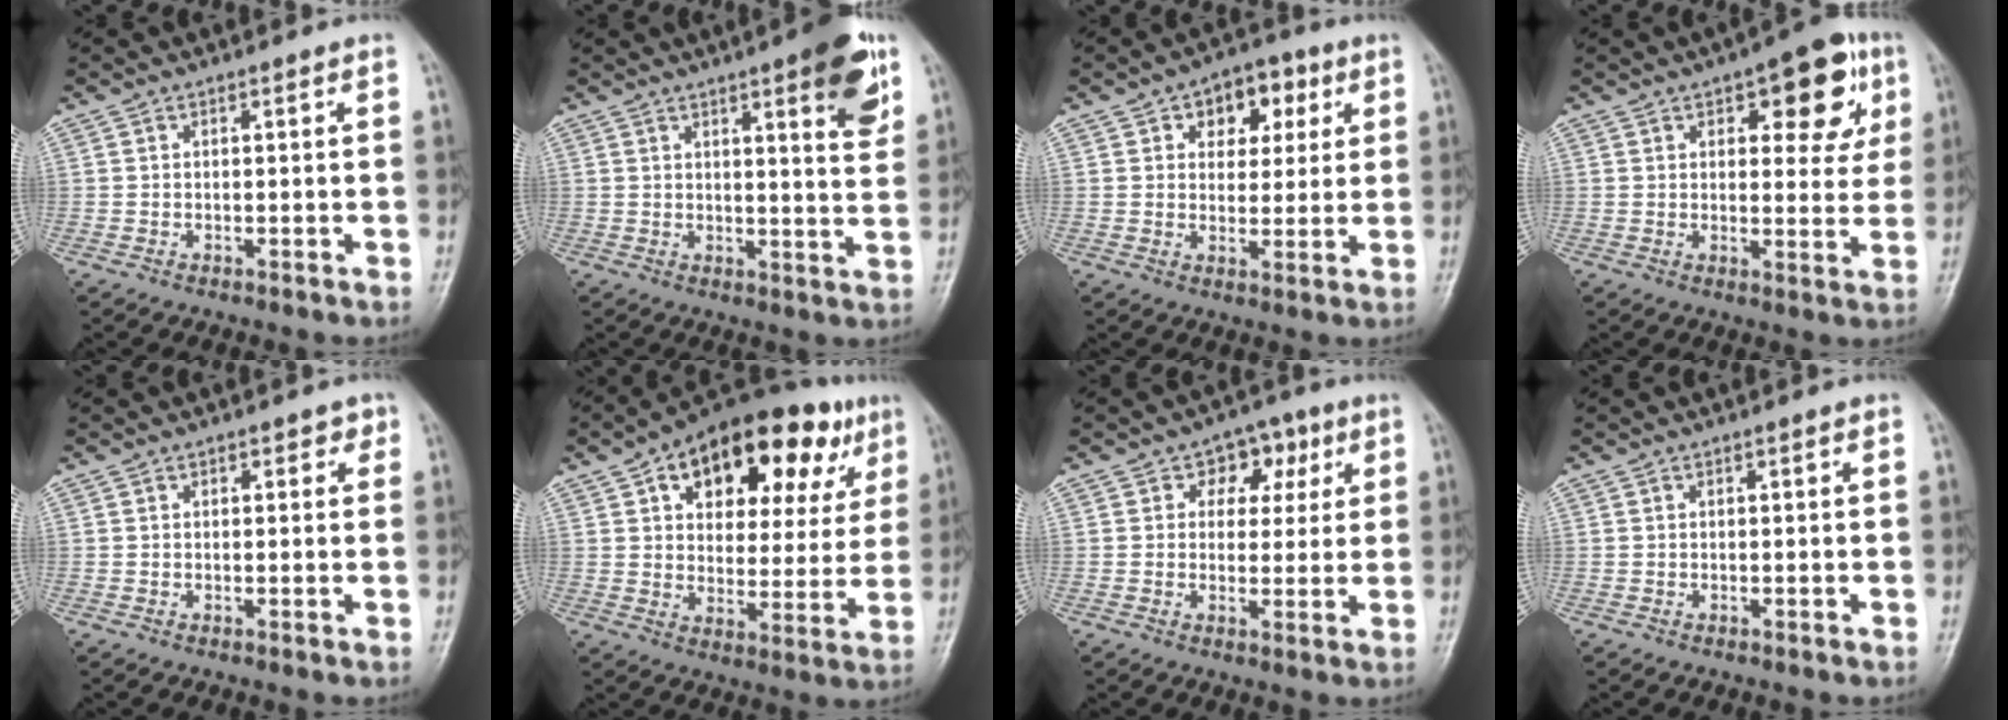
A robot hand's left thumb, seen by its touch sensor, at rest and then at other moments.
{"total": 10.1, "force": [5.4, 2.2, 8.3], "torque": [-0.092, -0.024, 0.065]}
{"total": 9.1, "force": [3.7, 6.3, 5.5], "torque": [-0.028, -0.005, 0.046]}
{"total": 12.0, "force": [5.3, 5.6, 9.2], "torque": [-0.070, -0.009, 0.060]}
{"total": 2.1, "force": [1.0, 1.3, 1.3], "torque": [0.002, 0.000, 0.009]}
{"total": 23.4, "force": [11.3, 12.3, 16.4], "torque": [-0.192, 0.004, 0.163]}
{"total": 7.2, "force": [2.8, 5.4, 3.8], "torque": [-0.004, -0.001, 0.031]}
{"total": 0.0}